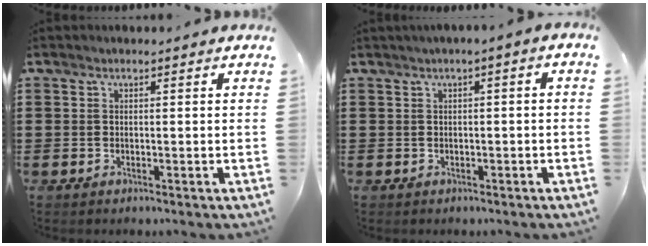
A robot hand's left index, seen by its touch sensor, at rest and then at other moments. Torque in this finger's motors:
{"motor_torque": [1.22, -0.91, -0.02, -0.19]}